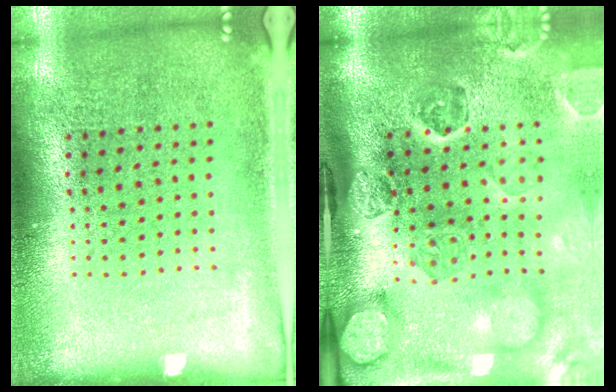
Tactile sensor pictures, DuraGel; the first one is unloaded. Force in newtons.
{"total": 4.7, "press": 3.4, "slide": 3.3}